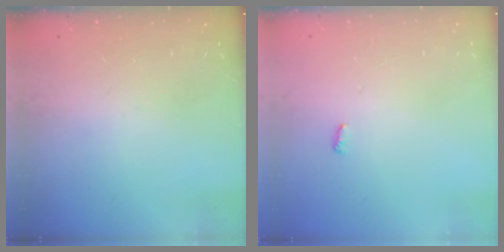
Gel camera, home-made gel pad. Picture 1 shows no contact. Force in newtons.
{"total": 3.5, "press": 3.5, "slide": 0.3}